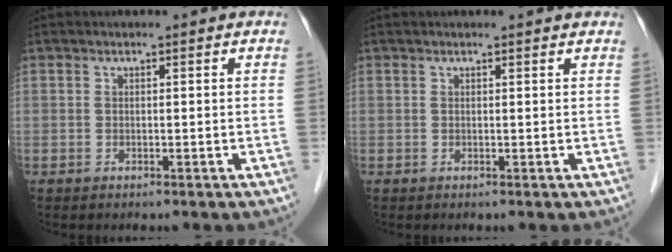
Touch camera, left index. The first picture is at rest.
{"total": 2.3, "force": [2.2, 0.2, 0.6], "torque": [-0.014, 0.009, 0.018]}